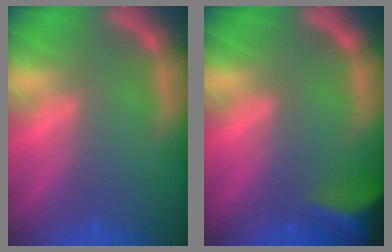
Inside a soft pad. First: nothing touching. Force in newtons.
{"total": 7.0}